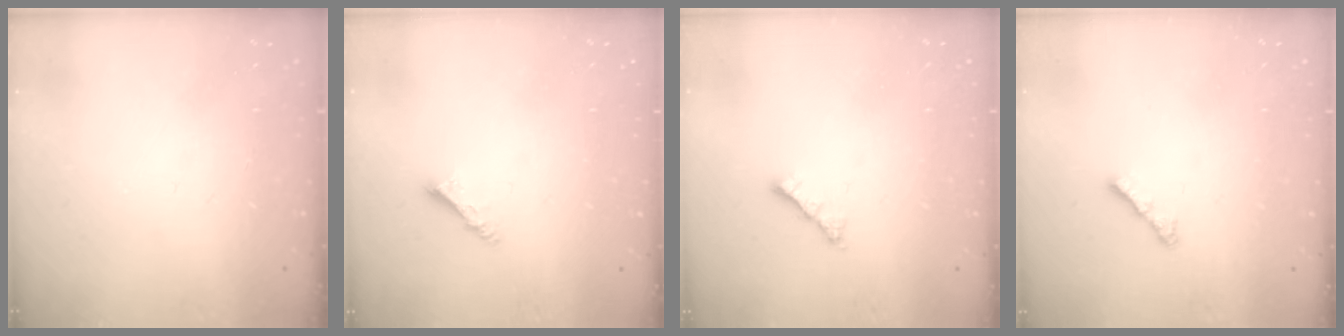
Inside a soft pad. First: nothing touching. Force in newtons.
{"total": 3.9, "press": 3.9, "slide": 0.3}
{"total": 2.0, "press": 1.9, "slide": 0.5}
{"total": 3.0, "press": 2.9, "slide": 0.6}